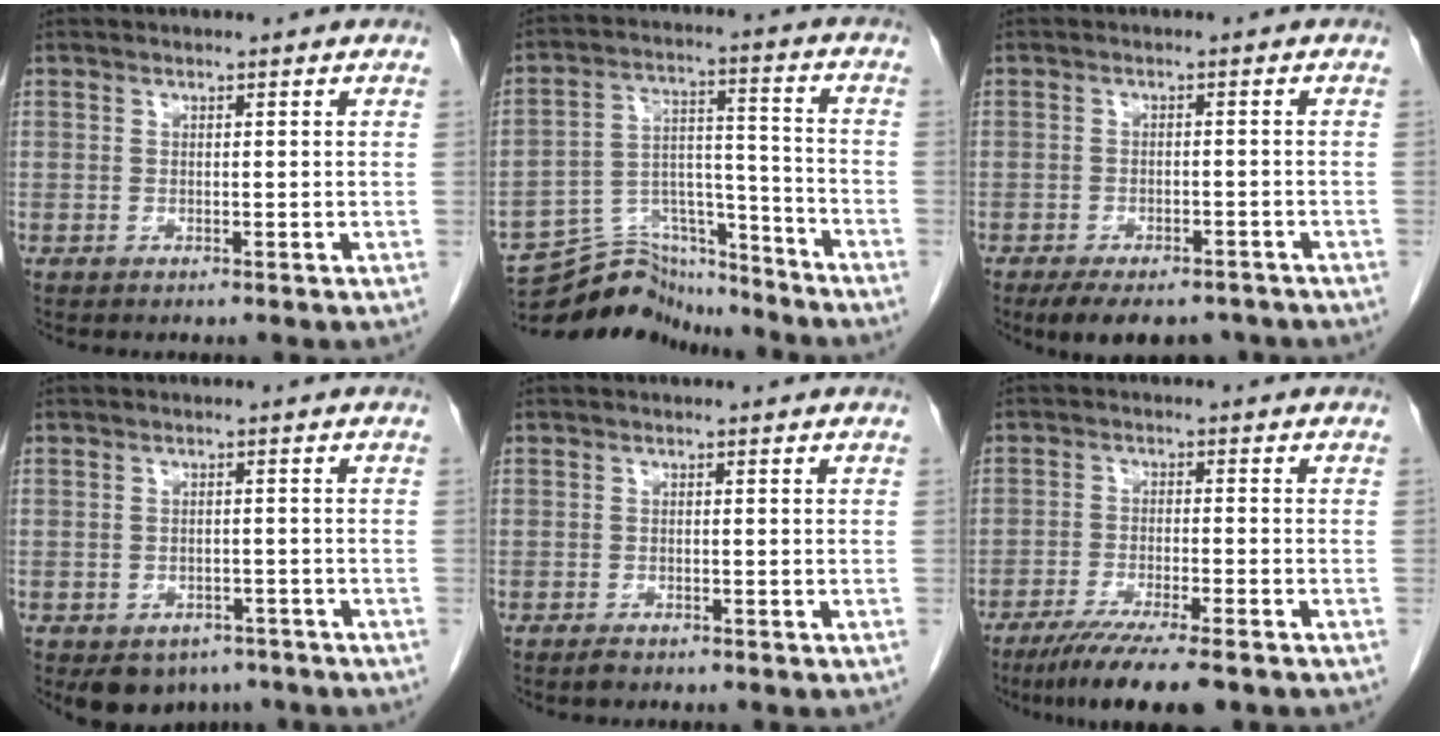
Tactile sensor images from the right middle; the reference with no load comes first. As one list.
[{"total": 12.1, "force": [-11.9, 2.4, -0.1], "torque": [0.002, 0.050, -0.200]}, {"total": 10.1, "force": [-7.9, 4.4, 4.4], "torque": [-0.063, -0.001, -0.108]}, {"total": 5.6, "force": [-3.9, 3.7, 1.5], "torque": [-0.013, 0.007, -0.049]}, {"total": 1.1, "force": [-0.9, 0.4, 0.4], "torque": [-0.012, -0.001, -0.013]}, {"total": 9.8, "force": [-7.5, 0.5, 6.2], "torque": [-0.094, -0.023, -0.119]}]